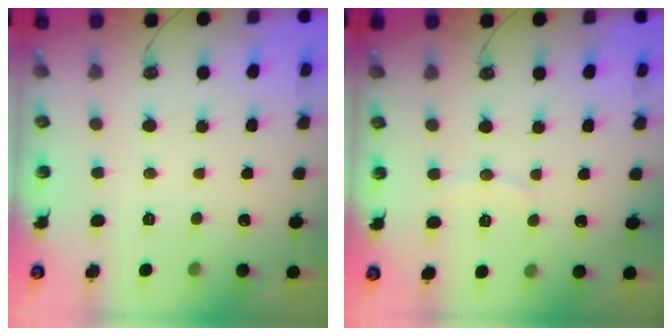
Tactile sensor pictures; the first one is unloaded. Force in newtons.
{"total": 3.5, "press": 3.5, "slide": 0.4}